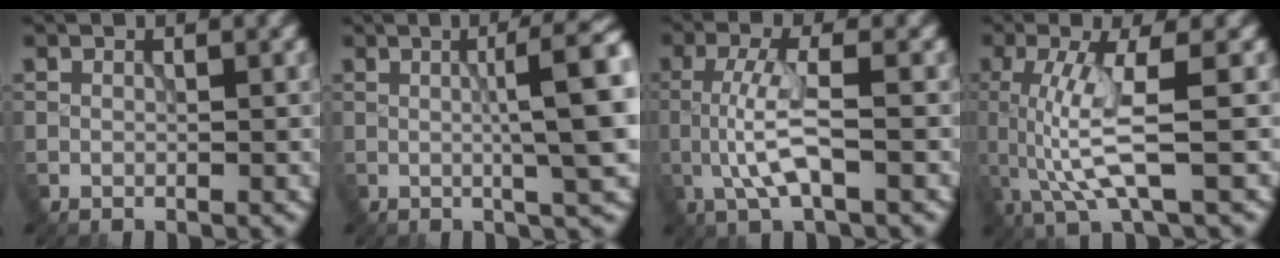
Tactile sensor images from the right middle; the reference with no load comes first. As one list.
[{"total": 9.1, "force": [1.0, 2.2, 8.7], "torque": [-0.088, 0.019, 0.014]}, {"total": 4.4, "force": [-0.9, 1.0, 4.2], "torque": [-0.086, 0.003, -0.021]}, {"total": 5.4, "force": [-0.3, 0.8, 5.4], "torque": [-0.117, -0.002, -0.001]}]